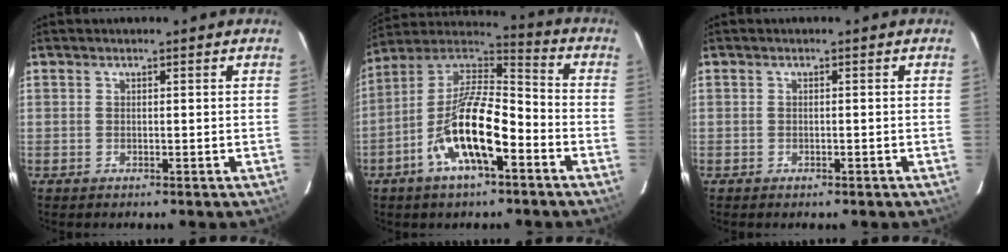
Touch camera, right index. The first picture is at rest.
{"total": 16.7, "force": [-7.2, 5.6, 14.0], "torque": [-0.268, -0.004, -0.141]}
{"total": 0.9, "force": [-0.6, 0.4, 0.3], "torque": [-0.005, 0.000, -0.010]}